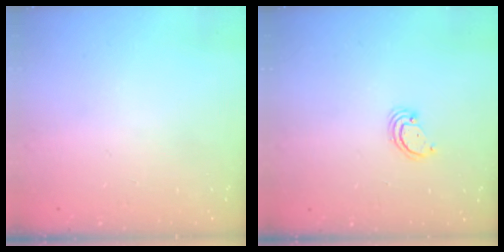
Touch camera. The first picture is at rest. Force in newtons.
{"total": 2.4, "press": 2.4, "slide": 0.2}